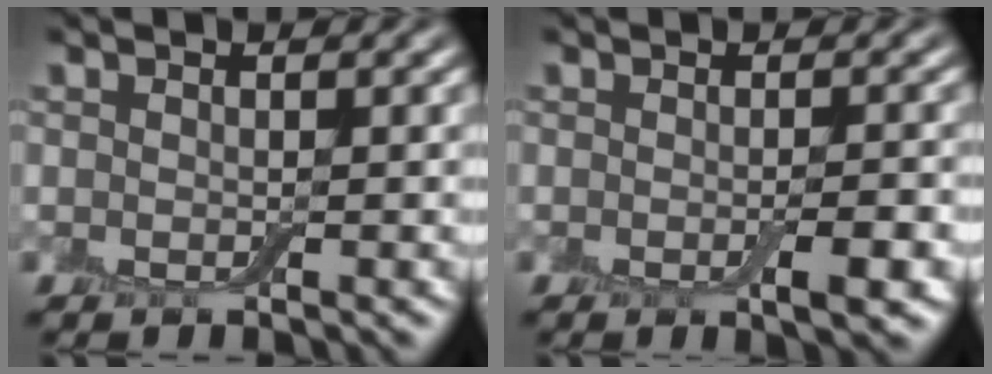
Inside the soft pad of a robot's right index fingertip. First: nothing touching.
{"total": 2.5, "force": [-0.7, 0.5, 2.3], "torque": [-0.035, -0.003, -0.010]}